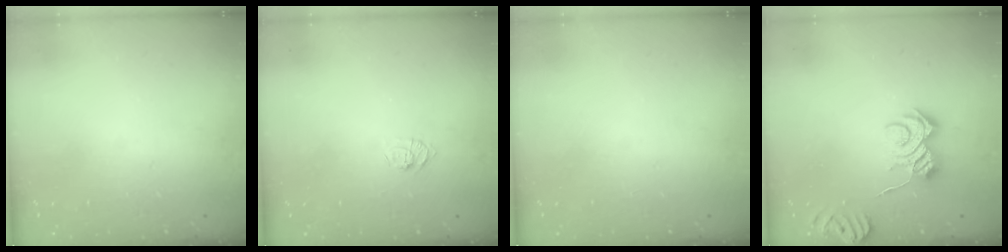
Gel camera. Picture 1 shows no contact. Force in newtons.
{"total": 4.7, "press": 4.7, "slide": 0.5}
{"total": 0.0}
{"total": 8.5, "press": 8.5, "slide": 0.7}